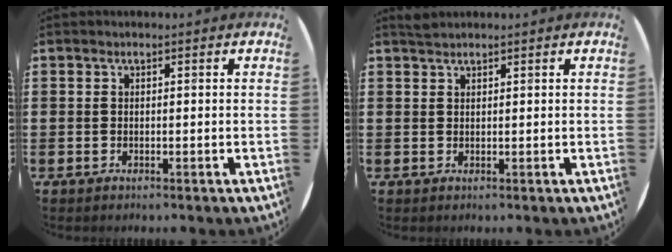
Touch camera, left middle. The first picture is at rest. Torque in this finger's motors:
{"motor_torque": [0.34, -0.34, -0.03, -0.01]}